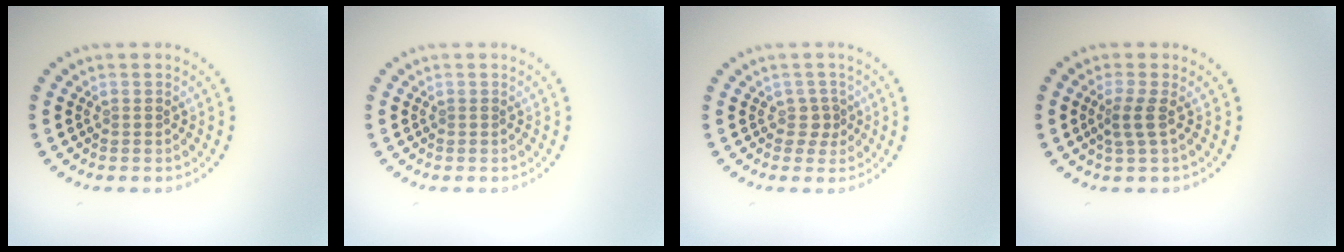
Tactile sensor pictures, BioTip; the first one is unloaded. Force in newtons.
{"total": 0.0}
{"total": 1.5, "press": 1.1, "slide": 1.1}
{"total": 2.0, "press": 1.4, "slide": 1.4}